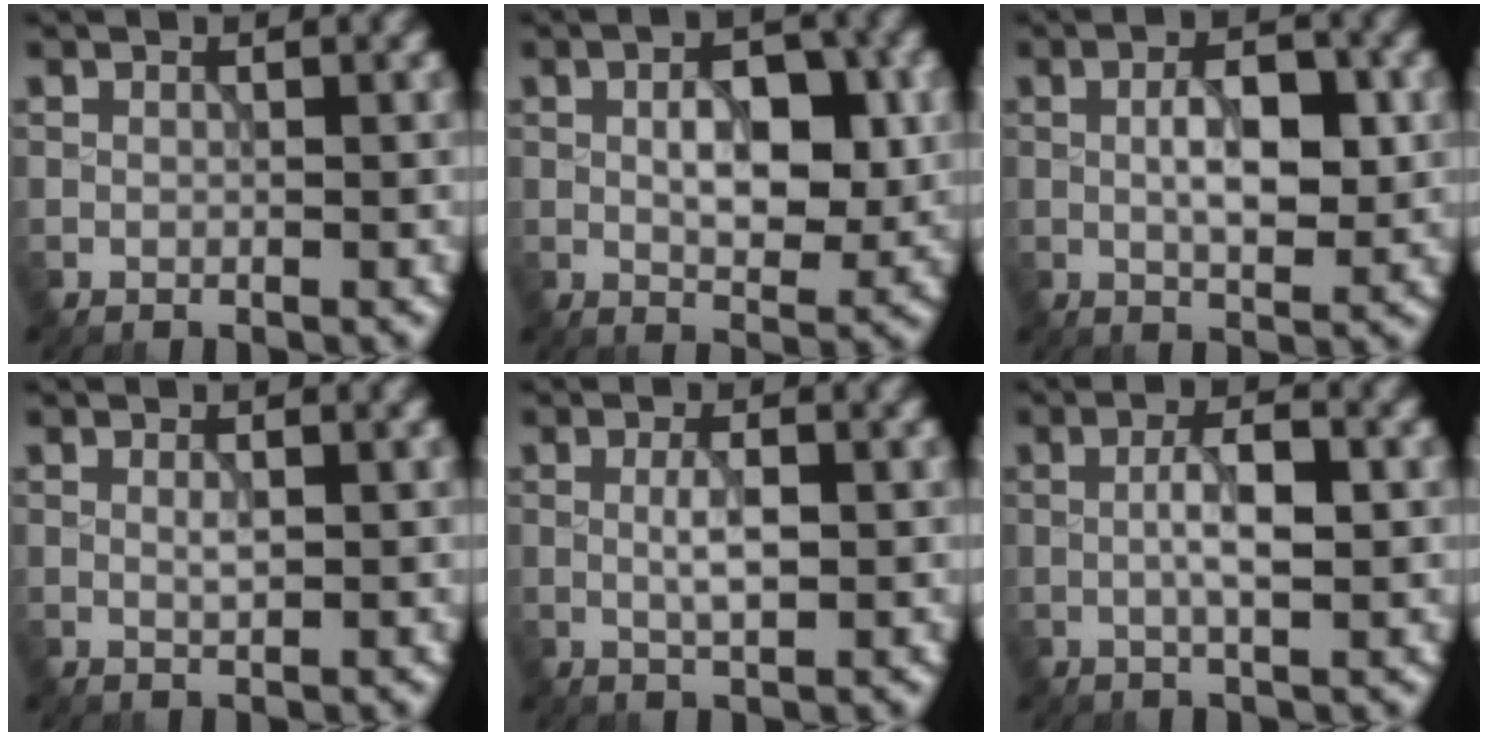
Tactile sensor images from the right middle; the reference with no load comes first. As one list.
[{"total": 5.7, "force": [0.4, 2.8, 4.9], "torque": [-0.076, 0.001, 0.008]}, {"total": 4.9, "force": [0.2, 2.1, 4.5], "torque": [-0.079, 0.002, 0.005]}, {"total": 0.9, "force": [0.1, 0.3, 0.8], "torque": [-0.018, -0.001, 0.003]}, {"total": 2.3, "force": [0.0, 0.6, 2.2], "torque": [-0.046, 0.000, 0.000]}, {"total": 3.5, "force": [-0.1, 0.9, 3.4], "torque": [-0.064, 0.004, -0.003]}]